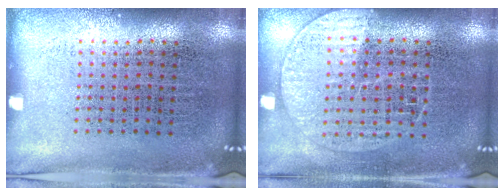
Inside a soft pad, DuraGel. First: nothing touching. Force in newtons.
{"total": 1.4, "press": 1.3, "slide": 0.5}